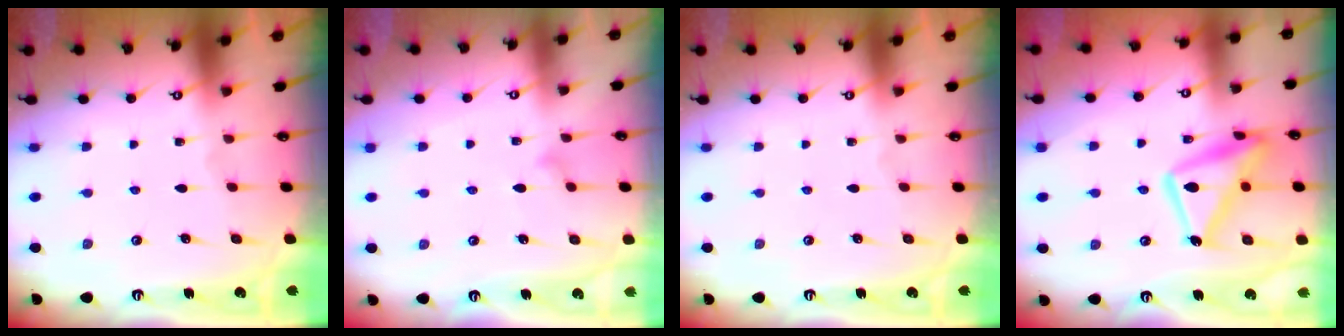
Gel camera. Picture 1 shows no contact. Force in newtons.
{"total": 7.9, "press": 7.9, "slide": 0.3}
{"total": 0.0}
{"total": 15.4, "press": 15.3, "slide": 1.2}